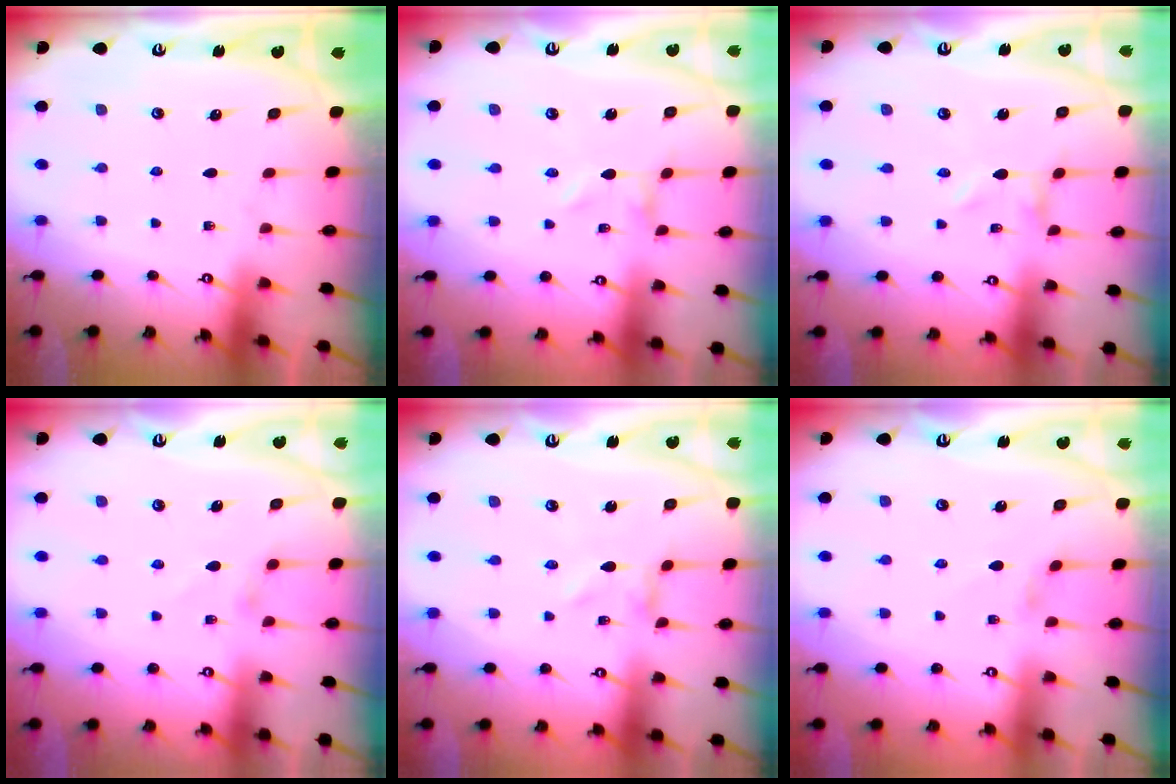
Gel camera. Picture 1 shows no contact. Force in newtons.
{"total": 0.0}
{"total": 0.0}
{"total": 1.8, "press": 1.8, "slide": 0.4}
{"total": 0.0}
{"total": 1.8, "press": 1.7, "slide": 0.5}